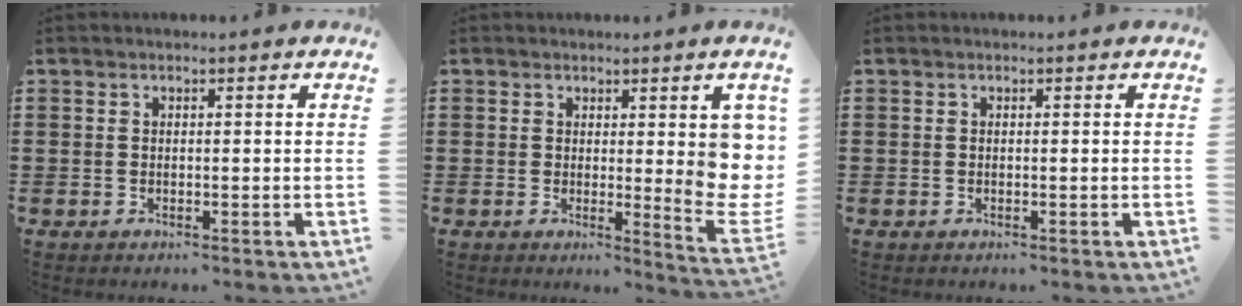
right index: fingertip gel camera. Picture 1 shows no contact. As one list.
[{"total": 6.3, "force": [2.2, 2.2, 5.5], "torque": [-0.059, -0.028, 0.037]}, {"total": 0.0}]